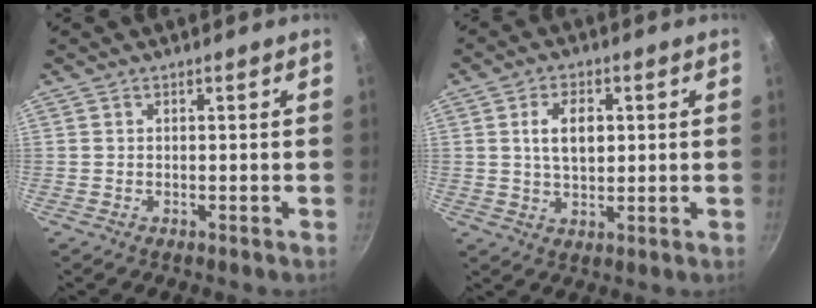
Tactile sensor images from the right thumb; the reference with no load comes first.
{"total": 6.9, "force": [1.4, 4.1, 5.3], "torque": [-0.080, -0.002, 0.025]}